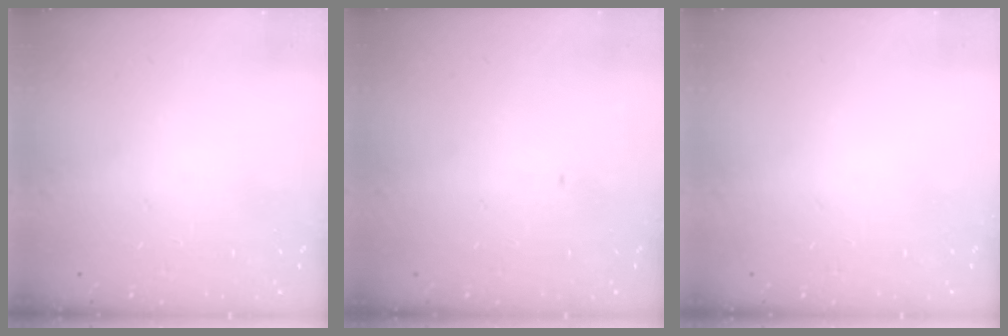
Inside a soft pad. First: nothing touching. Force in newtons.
{"total": 0.0}
{"total": 0.0}